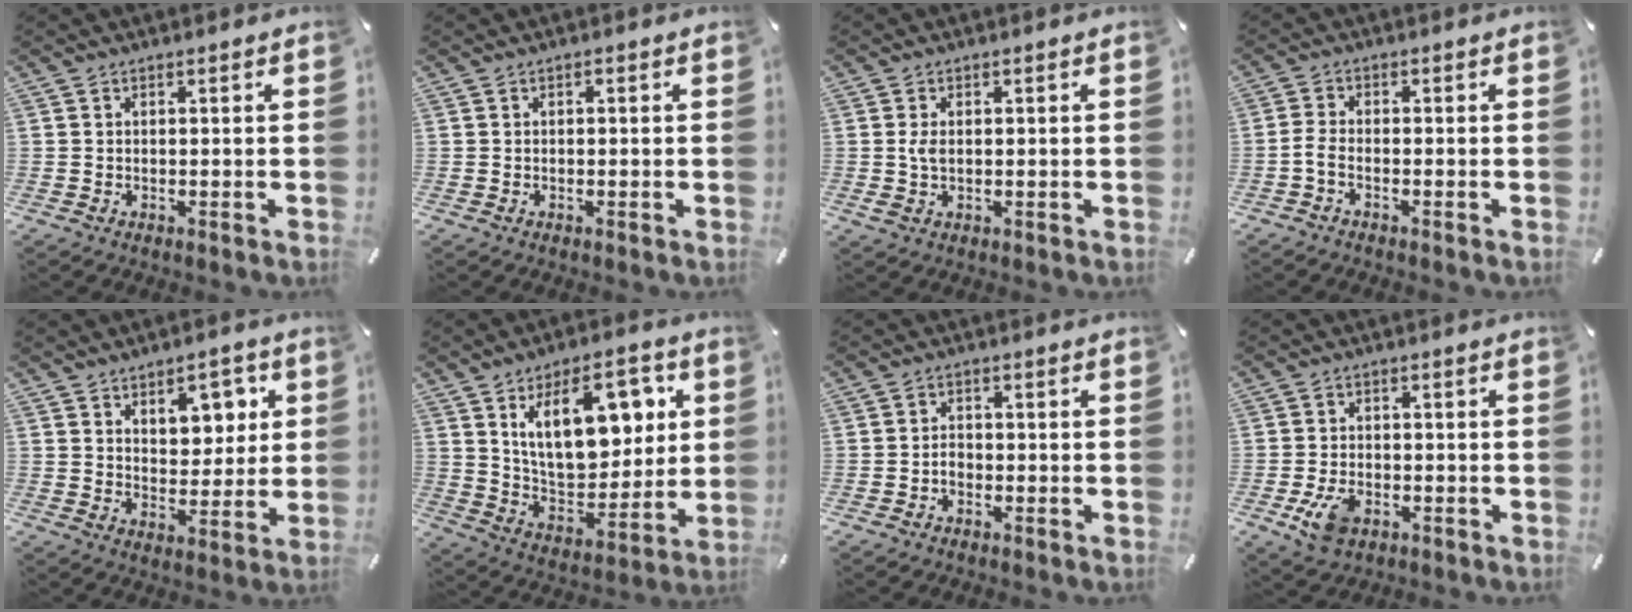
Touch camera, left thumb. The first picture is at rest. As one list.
[{"total": 0.0}, {"total": 2.9, "force": [0.1, 1.7, 2.4], "torque": [-0.062, -0.002, -0.003]}, {"total": 2.5, "force": [-1.4, 0.9, 1.9], "torque": [-0.048, -0.001, -0.028]}, {"total": 7.6, "force": [4.3, 5.3, 3.4], "torque": [-0.036, -0.020, 0.070]}, {"total": 19.3, "force": [8.2, 10.5, 14.1], "torque": [-0.222, -0.015, 0.143]}, {"total": 2.2, "force": [-0.9, 1.5, 1.3], "torque": [-0.029, 0.003, -0.016]}, {"total": 6.3, "force": [-2.7, 4.0, 4.1], "torque": [-0.097, 0.005, -0.051]}]